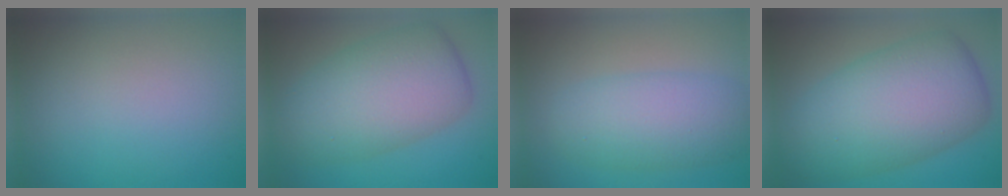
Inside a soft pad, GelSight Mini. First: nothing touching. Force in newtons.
{"total": 9.0, "press": 9.0, "slide": 0.1}
{"total": 5.8, "press": 5.8, "slide": 0.2}
{"total": 10.8, "press": 10.8, "slide": 0.4}